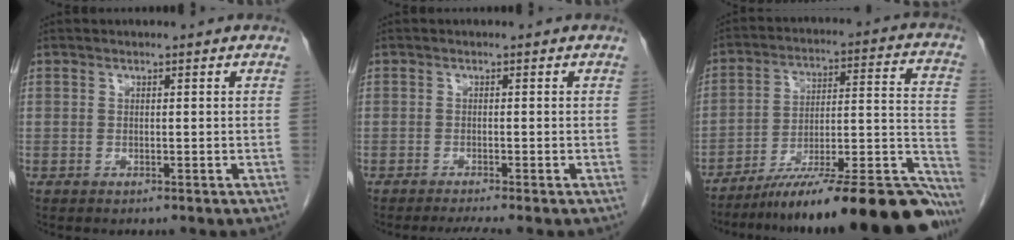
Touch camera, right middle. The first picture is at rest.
{"total": 2.5, "force": [-2.1, -0.7, 1.2], "torque": [-0.025, -0.009, -0.037]}
{"total": 26.4, "force": [-22.6, 1.1, 13.7], "torque": [-0.106, 0.015, -0.331]}